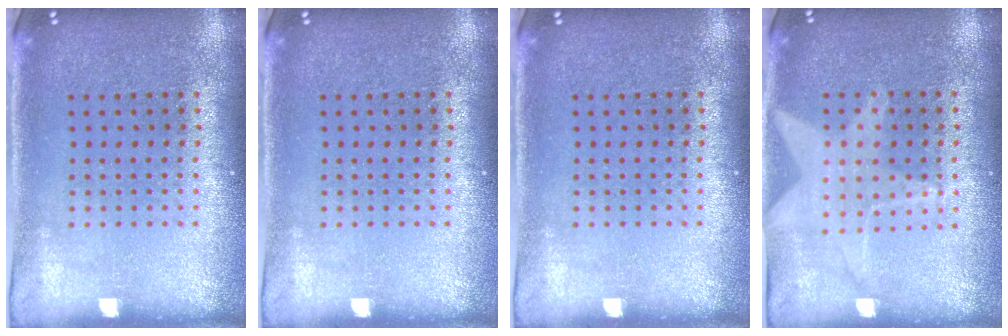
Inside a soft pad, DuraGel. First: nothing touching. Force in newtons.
{"total": 0.0}
{"total": 0.0}
{"total": 0.6, "press": 0.5, "slide": 0.2}